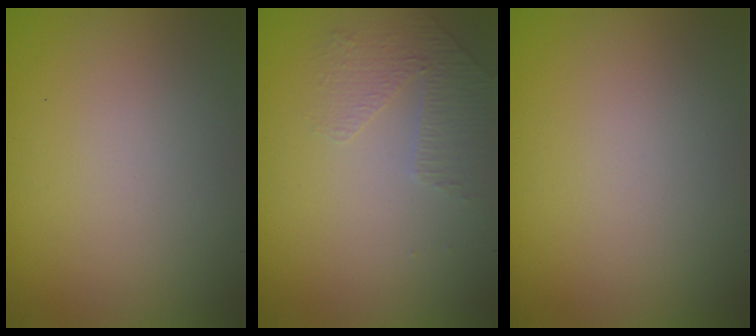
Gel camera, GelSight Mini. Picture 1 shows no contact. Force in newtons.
{"total": 1.4, "press": 0.9, "slide": 1.1}
{"total": 0.0}